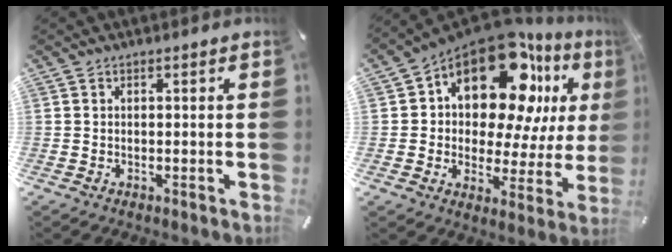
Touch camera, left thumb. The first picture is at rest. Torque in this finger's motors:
{"motor_torque": [2.50, 2.50, 2.01, -0.76, 0.18]}